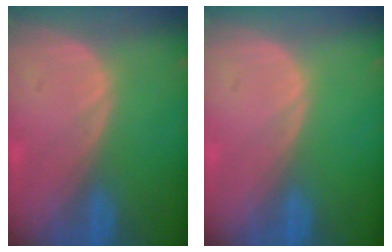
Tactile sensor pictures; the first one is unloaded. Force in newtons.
{"total": 0.0}